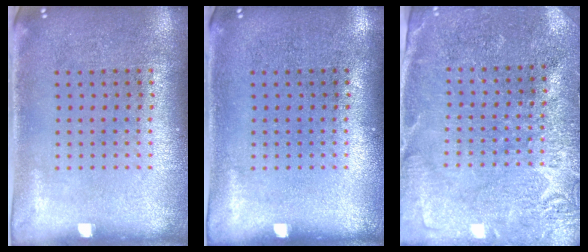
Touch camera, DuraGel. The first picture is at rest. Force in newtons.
{"total": 0.0}
{"total": 2.8, "press": 2.8, "slide": 0.1}